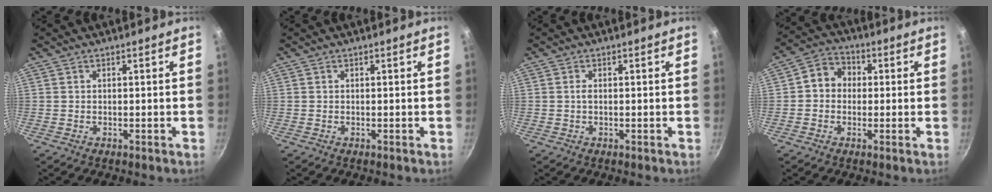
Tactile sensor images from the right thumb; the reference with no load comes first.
{"total": 0.0}
{"total": 0.8, "force": [0.0, 0.3, 0.7], "torque": [-0.015, 0.002, -0.002]}
{"total": 6.4, "force": [0.2, 5.6, 3.1], "torque": [-0.021, 0.016, -0.014]}